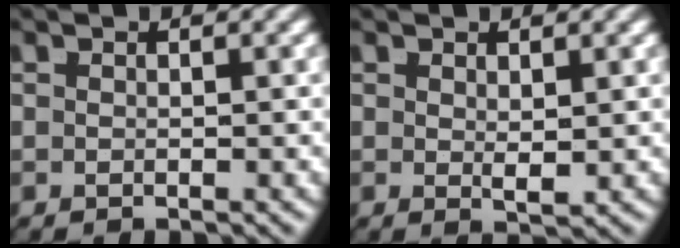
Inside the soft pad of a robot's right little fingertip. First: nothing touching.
{"total": 1.0, "force": [0.3, -0.3, 1.0], "torque": [-0.009, -0.009, 0.012]}